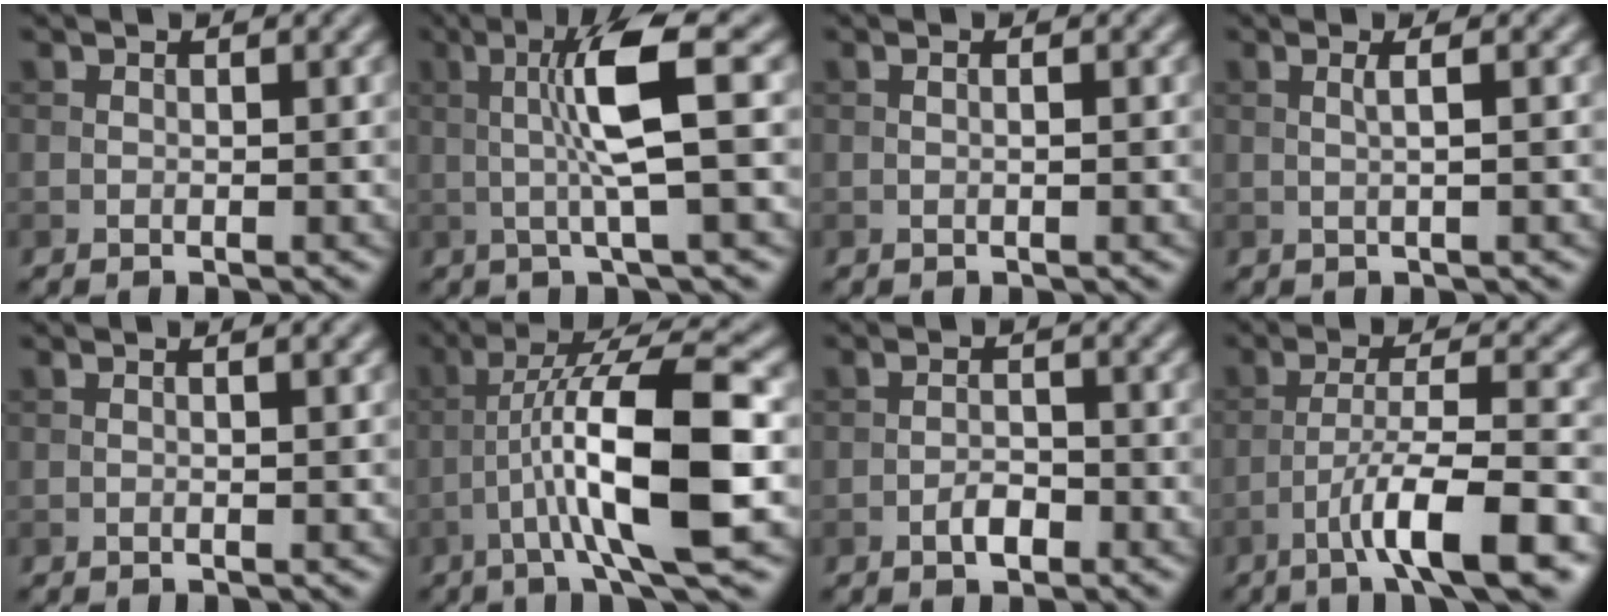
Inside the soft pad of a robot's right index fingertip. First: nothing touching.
{"total": 6.1, "force": [0.6, 0.6, 6.1], "torque": [-0.121, 0.007, 0.011]}
{"total": 0.7, "force": [0.1, 0.1, 0.7], "torque": [-0.013, -0.002, 0.001]}
{"total": 1.6, "force": [0.3, 0.3, 1.6], "torque": [-0.025, 0.004, -0.001]}
{"total": 1.2, "force": [0.3, 0.4, 1.1], "torque": [-0.015, 0.004, -0.004]}
{"total": 10.3, "force": [-2.3, 1.8, 9.9], "torque": [-0.164, 0.022, -0.041]}
{"total": 1.9, "force": [-1.0, 0.8, 1.4], "torque": [-0.023, 0.003, -0.021]}
{"total": 8.4, "force": [-4.5, 1.4, 6.9], "torque": [-0.108, 0.012, -0.075]}